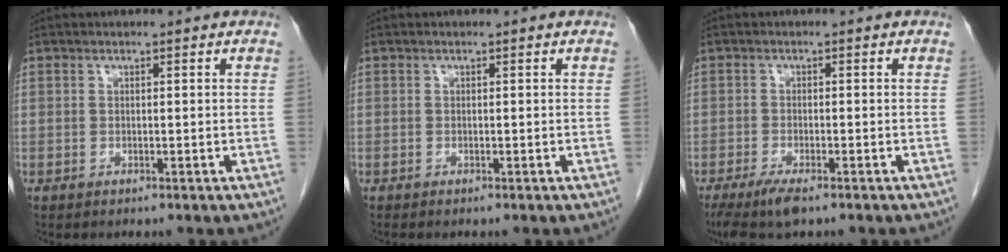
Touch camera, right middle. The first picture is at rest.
{"total": 0.0}
{"total": 5.0, "force": [-3.5, 0.9, 3.5], "torque": [-0.066, -0.014, -0.058]}